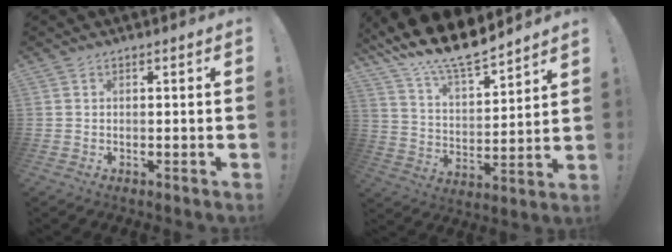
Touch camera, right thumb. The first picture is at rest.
{"total": 14.6, "force": [13.0, 3.7, 5.6], "torque": [-0.116, -0.104, 0.233]}